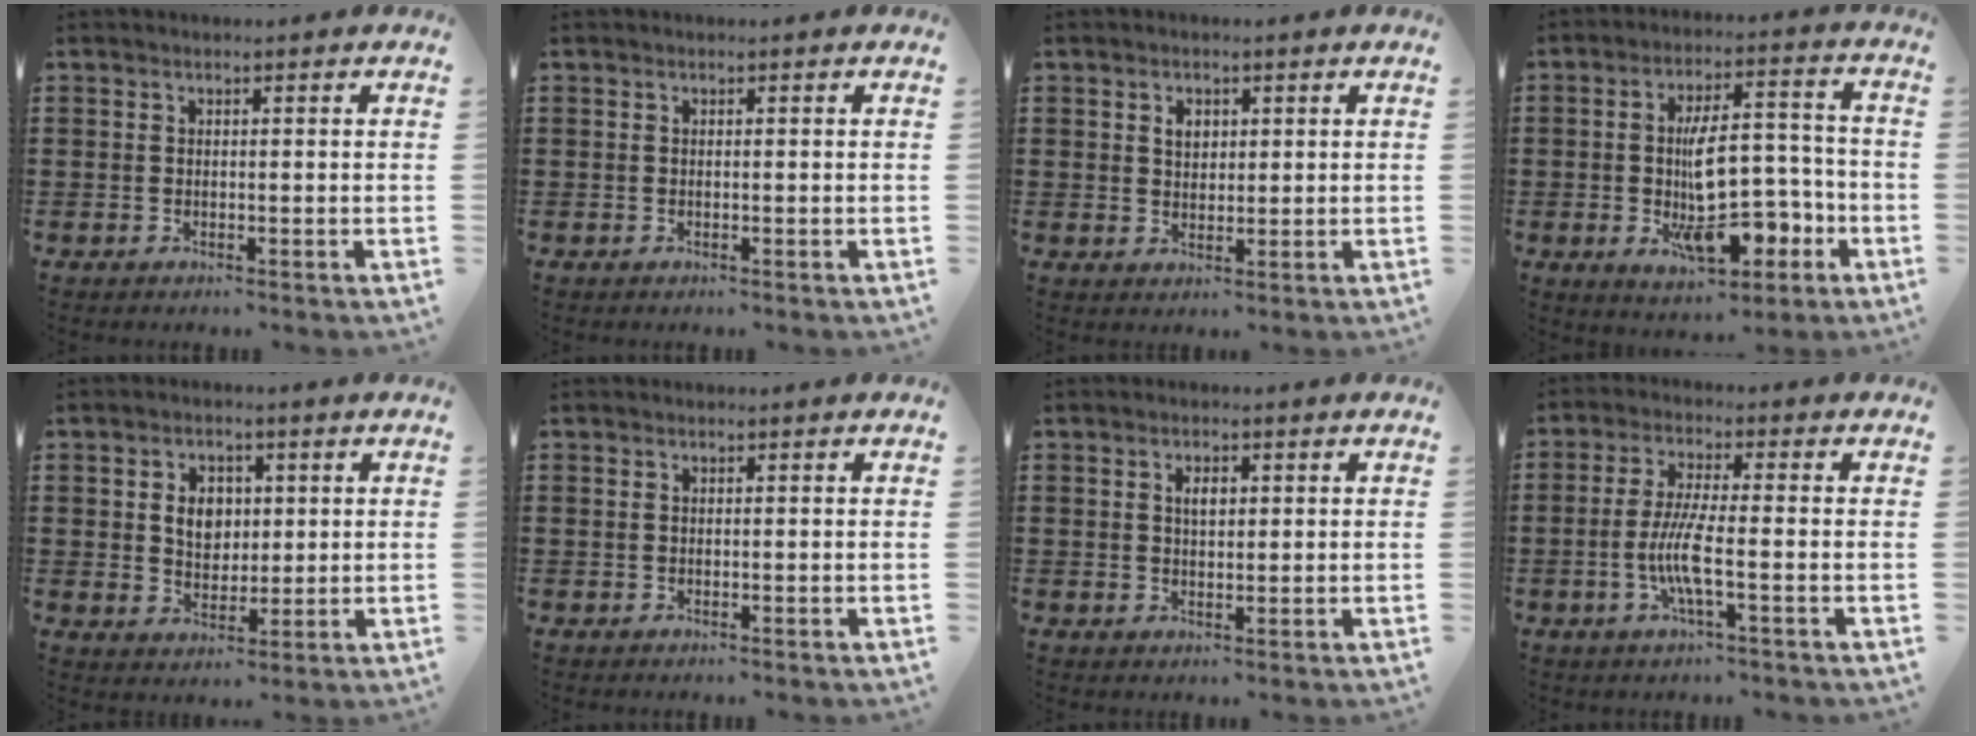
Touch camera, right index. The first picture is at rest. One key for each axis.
{"total": 0.0}
{"total": 2.1, "fx": 0.9, "fy": 1.5, "fz": 1.2, "tx": -0.030, "ty": 0.007, "tz": 0.017}
{"total": 12.6, "fx": -3.0, "fy": 5.9, "fz": 10.7, "tx": -0.165, "ty": -0.002, "tz": -0.052}
{"total": 4.5, "fx": 1.0, "fy": 3.5, "fz": 2.7, "tx": -0.057, "ty": 0.010, "tz": 0.012}
{"total": 0.0}
{"total": 1.9, "fx": 0.6, "fy": 0.8, "fz": 1.6, "tx": -0.025, "ty": 0.002, "tz": 0.008}
{"total": 6.7, "fx": -1.8, "fy": 0.8, "fz": 6.4, "tx": -0.146, "ty": -0.017, "tz": -0.043}